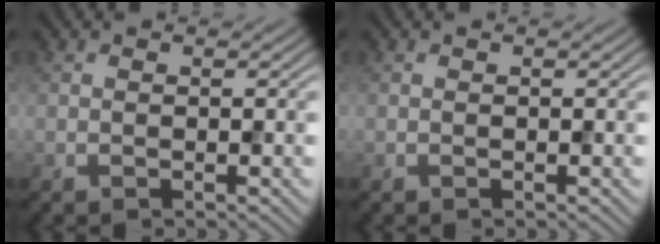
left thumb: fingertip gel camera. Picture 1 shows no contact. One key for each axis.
{"total": 0.0}